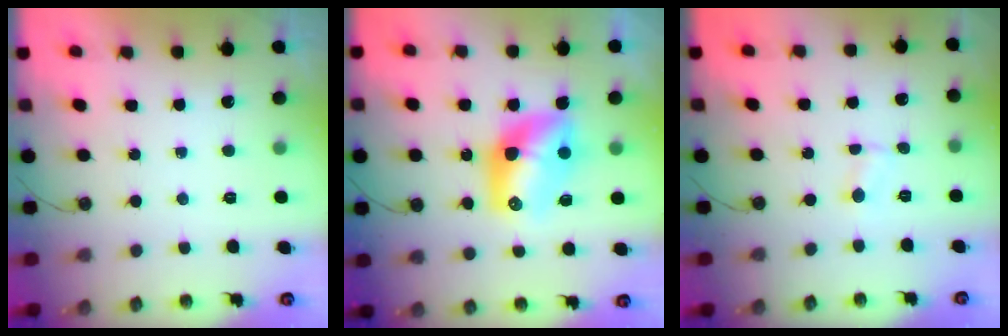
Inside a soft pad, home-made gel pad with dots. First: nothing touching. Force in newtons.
{"total": 11.7, "press": 11.6, "slide": 1.0}
{"total": 1.1, "press": 1.0, "slide": 0.3}